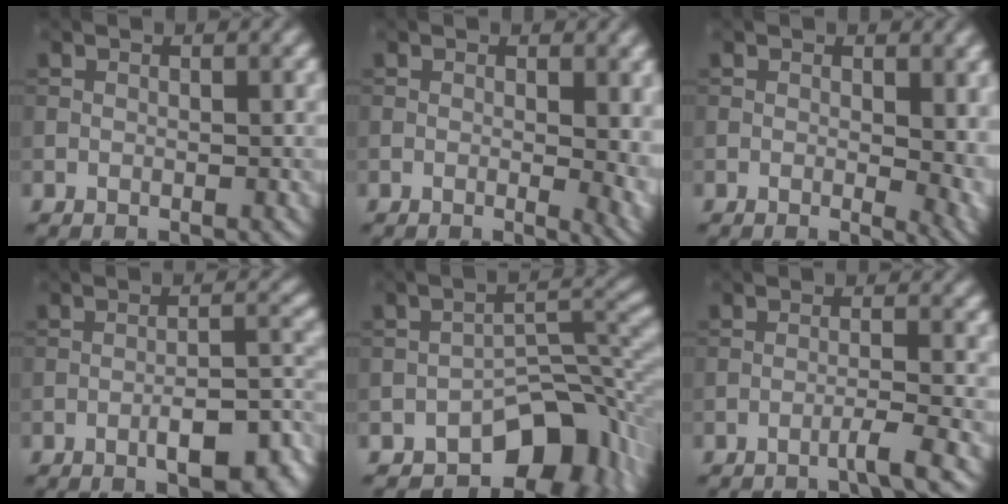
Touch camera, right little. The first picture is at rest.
{"total": 5.1, "force": [-0.1, 2.3, 4.5], "torque": [-0.040, -0.010, 0.001]}
{"total": 5.5, "force": [0.1, 2.6, 4.8], "torque": [-0.047, -0.009, 0.003]}
{"total": 7.2, "force": [-3.9, 2.2, 5.6], "torque": [-0.077, 0.005, -0.054]}
{"total": 9.0, "force": [-5.5, 4.7, 5.4], "torque": [-0.053, 0.000, -0.094]}
{"total": 2.1, "force": [-1.4, 0.0, 1.6], "torque": [-0.016, 0.006, -0.037]}